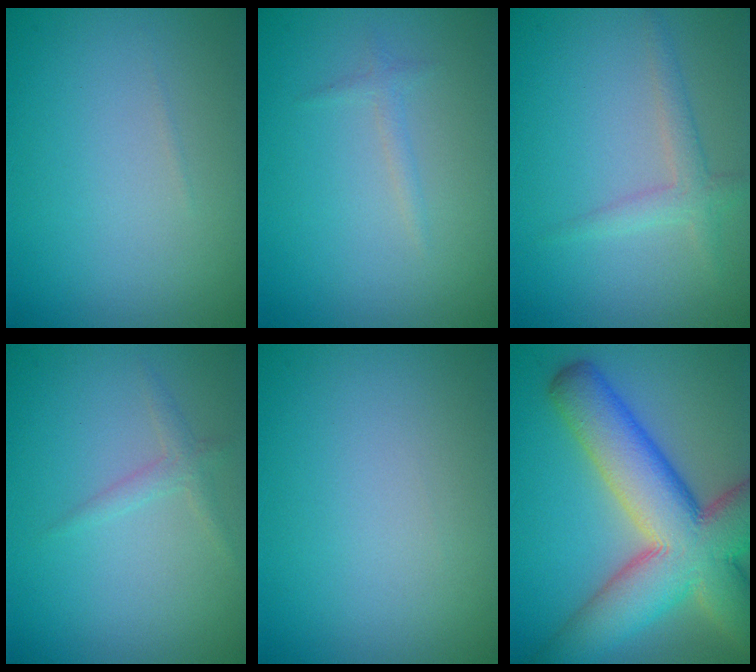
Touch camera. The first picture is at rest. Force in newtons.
{"total": 0.9, "press": 0.9, "slide": 0.0}
{"total": 2.0, "press": 2.0, "slide": 0.1}
{"total": 1.3, "press": 1.3, "slide": 0.0}
{"total": 0.0}
{"total": 13.0, "press": 13.0, "slide": 0.9}